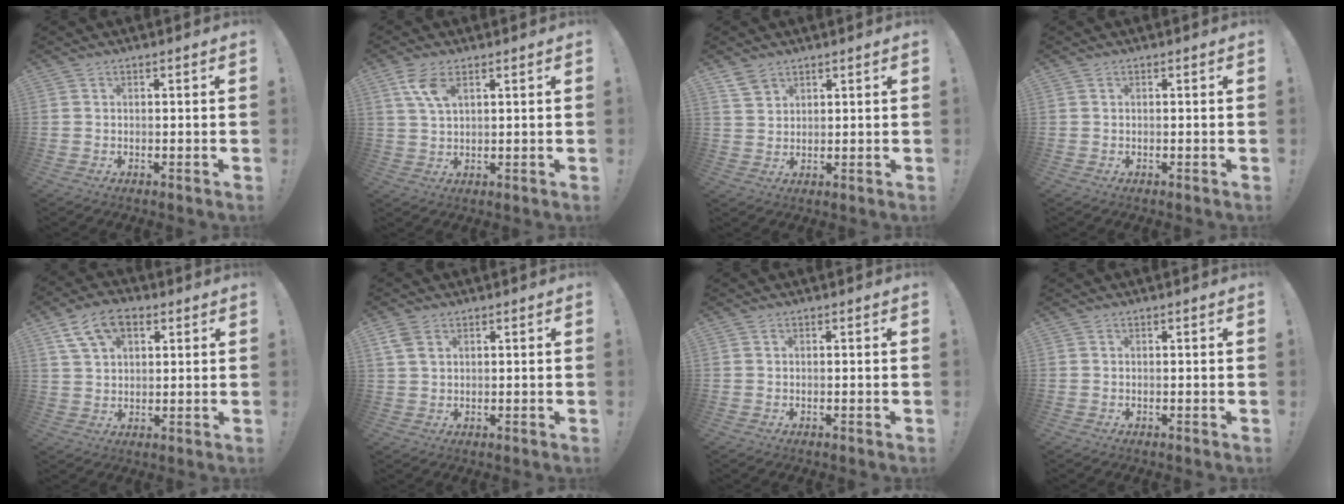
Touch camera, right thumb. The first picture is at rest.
{"total": 6.7, "force": [3.4, 2.9, 5.0], "torque": [-0.101, -0.011, 0.063]}
{"total": 4.2, "force": [3.3, 2.4, 1.1], "torque": [-0.009, -0.022, 0.062]}
{"total": 0.0}
{"total": 11.3, "force": [5.5, 6.9, 7.1], "torque": [-0.115, -0.009, 0.107]}
{"total": 4.6, "force": [2.4, 2.9, 2.7], "torque": [-0.039, -0.008, 0.047]}
{"total": 0.0}
{"total": 0.0}